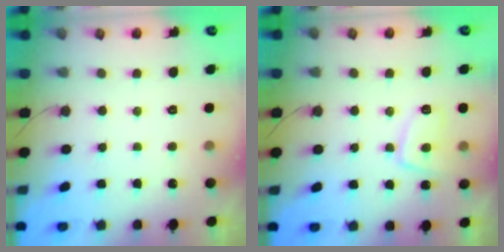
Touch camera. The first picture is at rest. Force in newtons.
{"total": 8.2, "press": 8.1, "slide": 1.2}